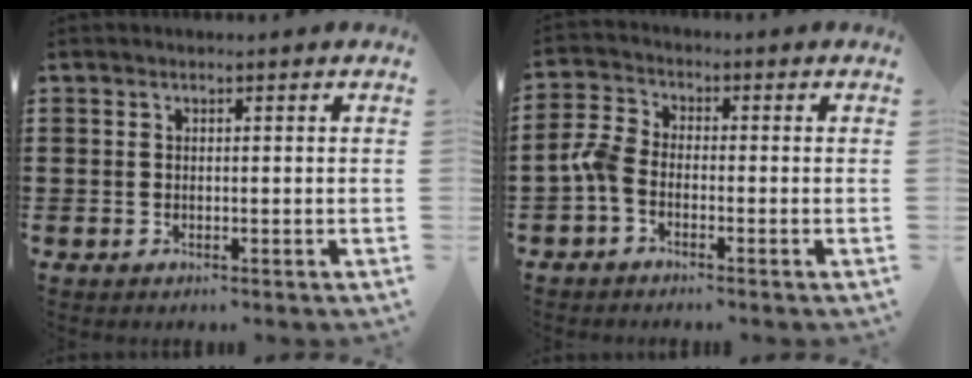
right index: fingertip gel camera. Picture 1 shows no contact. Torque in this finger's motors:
{"motor_torque": [0.78, -0.71, 0.21, 0.11]}